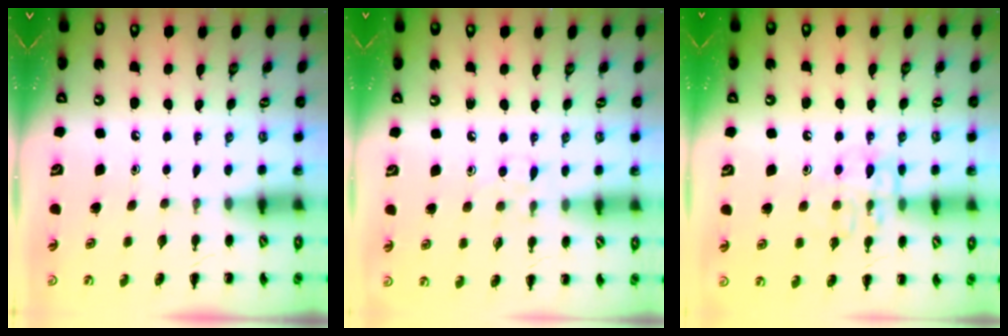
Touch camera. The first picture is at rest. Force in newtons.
{"total": 5.1, "press": 4.7, "slide": 2.0}
{"total": 10.0, "press": 10.0, "slide": 0.6}